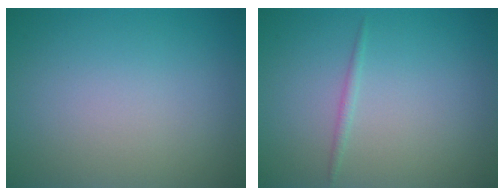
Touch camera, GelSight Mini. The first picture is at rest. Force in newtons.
{"total": 0.7, "press": 0.7, "slide": 0.0}